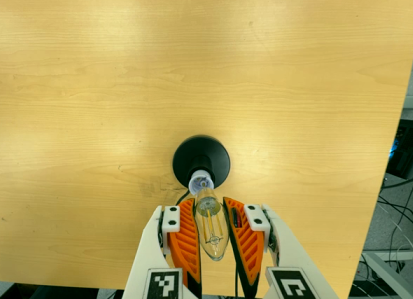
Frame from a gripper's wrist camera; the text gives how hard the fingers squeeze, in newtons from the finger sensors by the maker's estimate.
{"total": 21.9, "left": 23.5, "right": 20.3}